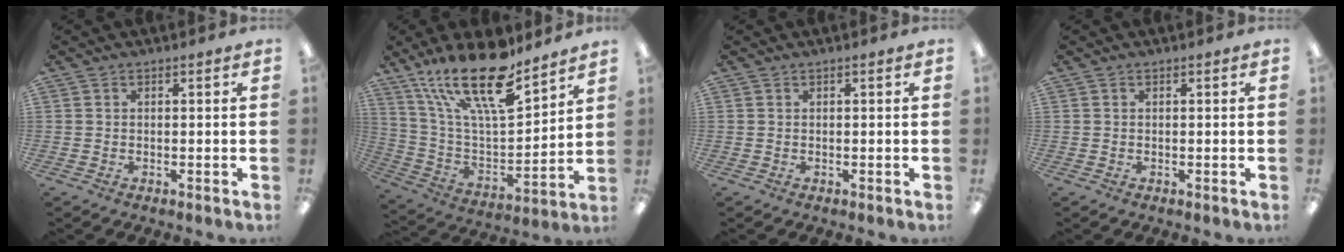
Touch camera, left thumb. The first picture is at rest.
{"total": 23.0, "force": [16.1, 7.4, 14.8], "torque": [-0.278, -0.098, 0.277]}
{"total": 0.0}
{"total": 0.0}